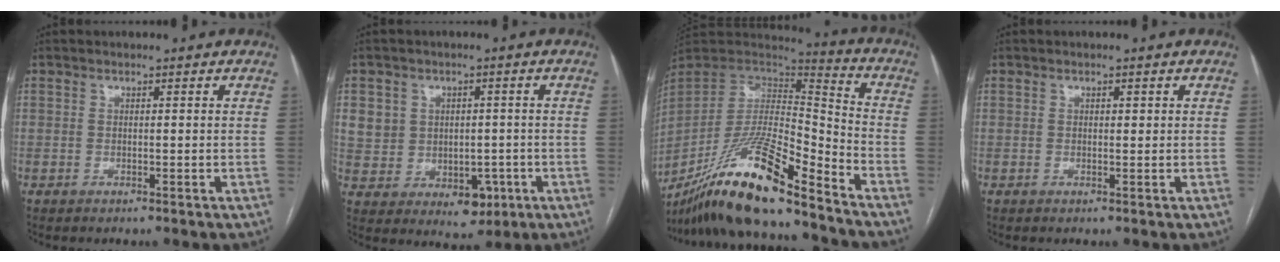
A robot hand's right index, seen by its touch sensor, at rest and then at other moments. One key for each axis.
{"total": 9.6, "fx": 0.1, "fy": 8.8, "fz": 3.9, "tx": -0.062, "ty": 0.027, "tz": 0.030}
{"total": 19.3, "fx": -15.0, "fy": 1.8, "fz": 11.9, "tx": -0.244, "ty": -0.006, "tz": -0.280}
{"total": 0.9, "fx": 0.4, "fy": 0.4, "fz": 0.6, "tx": -0.008, "ty": 0.001, "tz": 0.005}